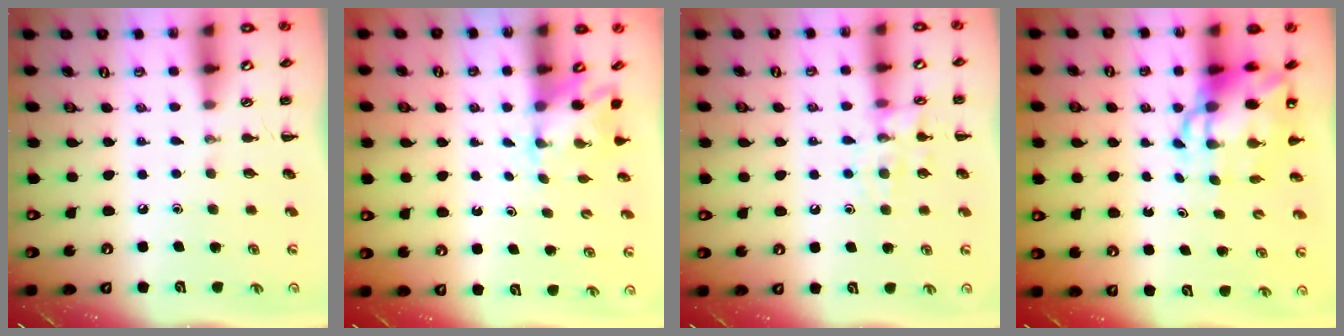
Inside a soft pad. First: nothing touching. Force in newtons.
{"total": 2.6, "press": 2.4, "slide": 1.1}
{"total": 10.8, "press": 10.7, "slide": 0.6}
{"total": 8.6, "press": 8.3, "slide": 2.3}